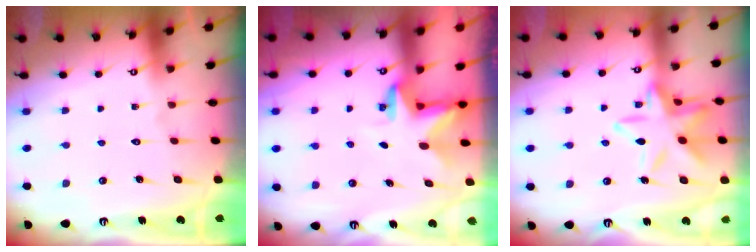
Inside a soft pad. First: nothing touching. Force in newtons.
{"total": 2.7, "press": 2.7, "slide": 0.3}
{"total": 15.4, "press": 15.4, "slide": 0.9}